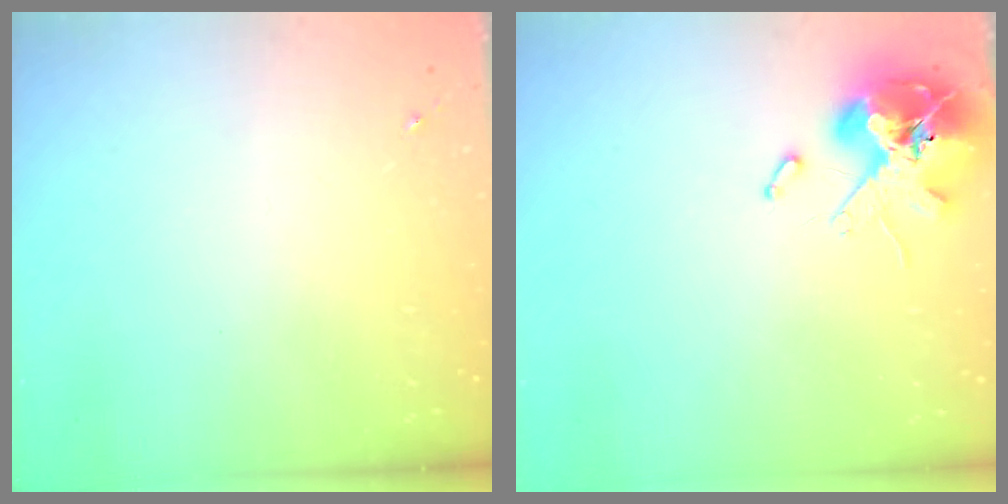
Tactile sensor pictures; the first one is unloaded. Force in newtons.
{"total": 13.9, "press": 13.7, "slide": 2.2}